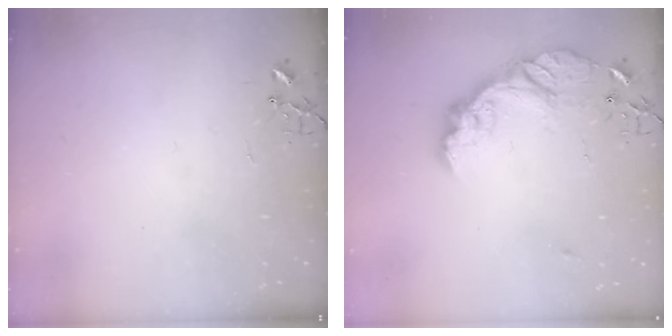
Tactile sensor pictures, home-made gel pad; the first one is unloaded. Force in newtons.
{"total": 15.7, "press": 15.7, "slide": 1.0}